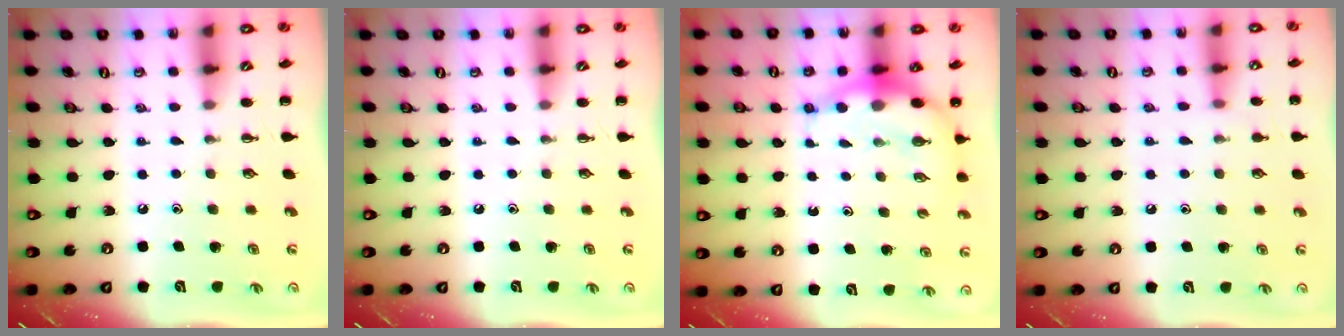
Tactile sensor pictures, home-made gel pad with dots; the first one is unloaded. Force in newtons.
{"total": 0.0}
{"total": 7.0, "press": 6.8, "slide": 1.6}
{"total": 4.1, "press": 3.8, "slide": 1.5}